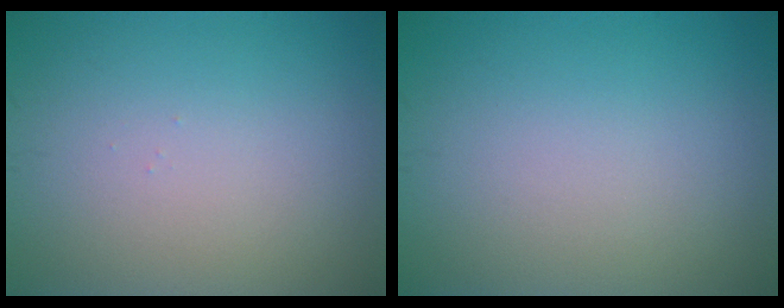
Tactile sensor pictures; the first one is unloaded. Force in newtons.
{"total": 0.0}